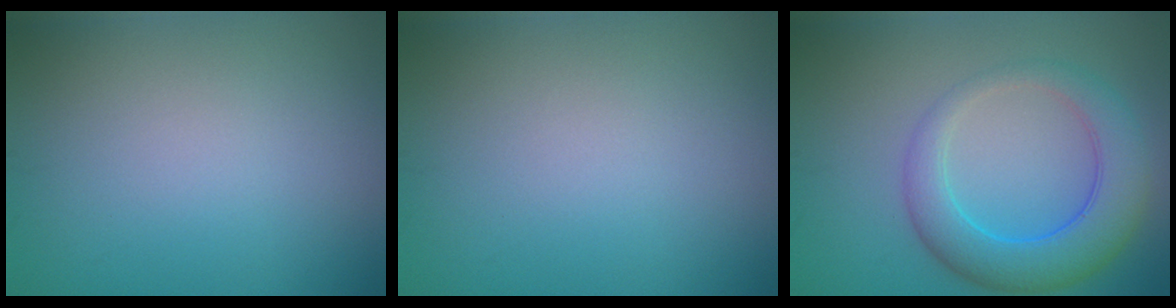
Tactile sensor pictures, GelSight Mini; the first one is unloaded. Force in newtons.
{"total": 0.0}
{"total": 6.2, "press": 6.2, "slide": 0.3}